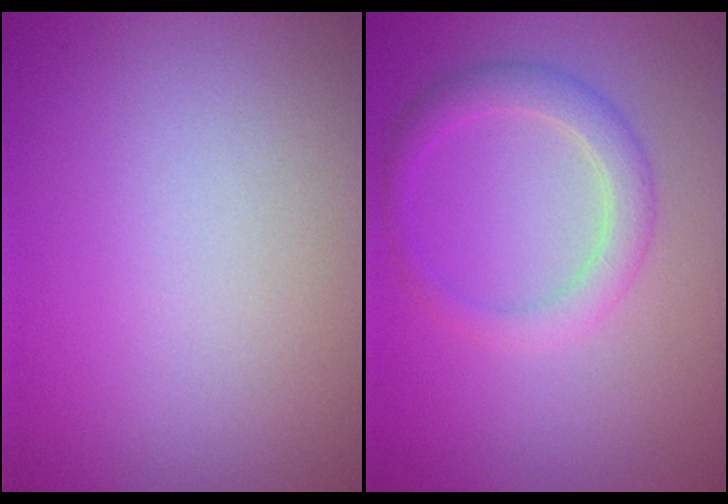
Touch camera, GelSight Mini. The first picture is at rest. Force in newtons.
{"total": 2.5, "press": 2.5, "slide": 0.1}